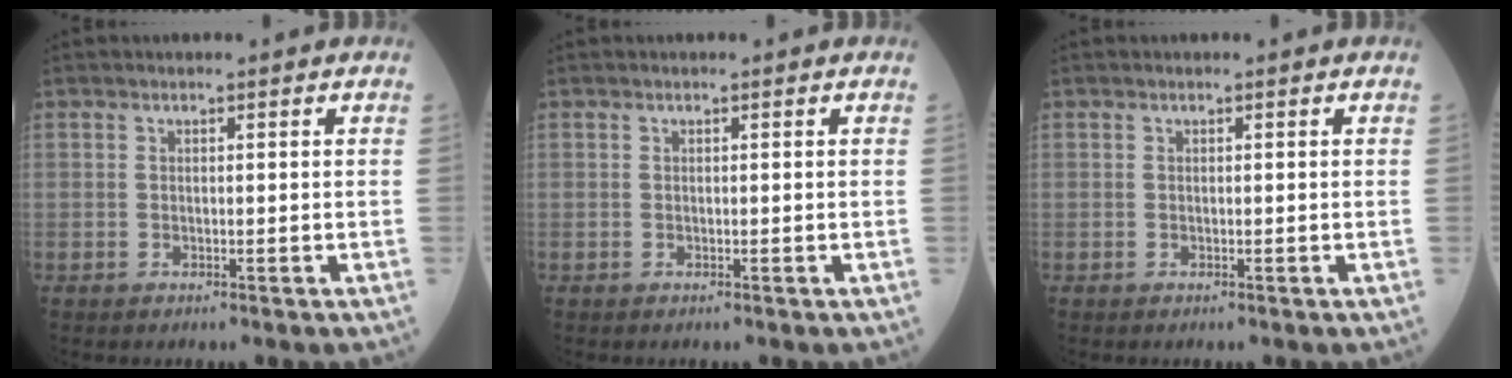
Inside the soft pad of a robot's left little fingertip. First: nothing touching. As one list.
[{"total": 0.0}, {"total": 0.0}]